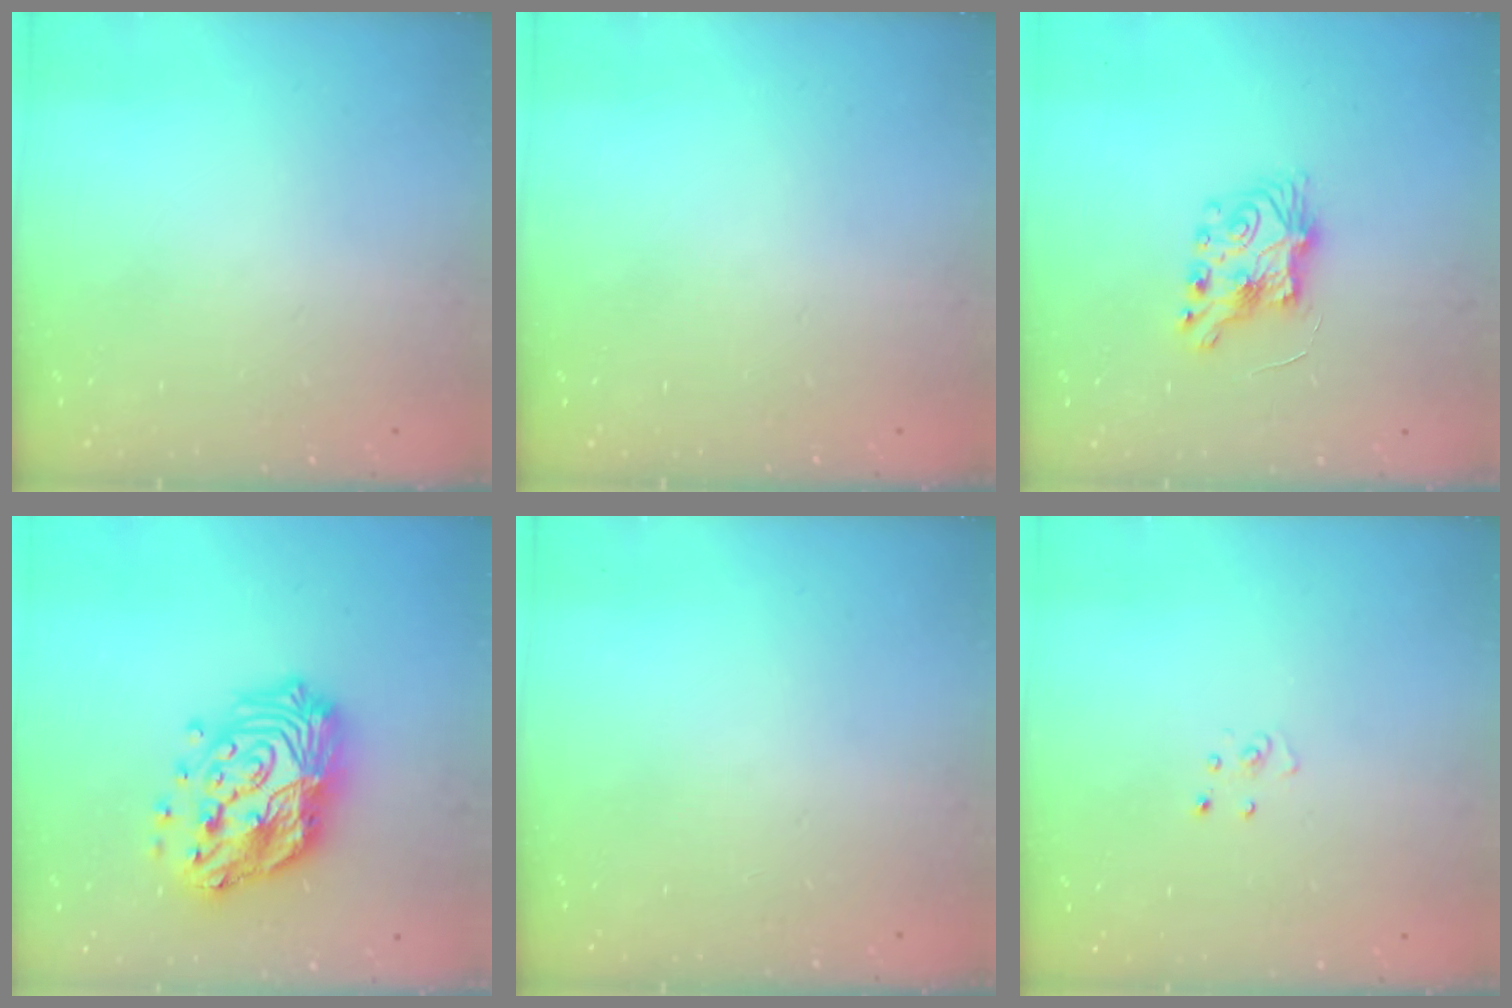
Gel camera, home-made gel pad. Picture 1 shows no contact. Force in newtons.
{"total": 0.0}
{"total": 7.5, "press": 7.5, "slide": 0.2}
{"total": 20.7, "press": 20.7, "slide": 1.9}
{"total": 0.0}
{"total": 2.5, "press": 2.5, "slide": 0.3}